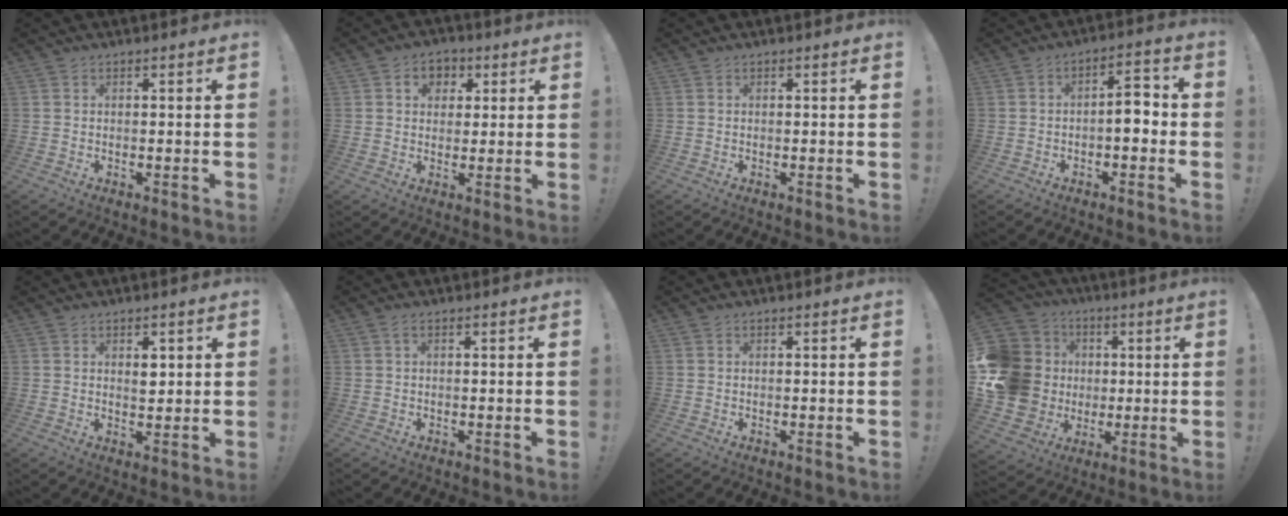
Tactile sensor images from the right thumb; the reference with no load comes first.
{"total": 6.2, "force": [1.9, 5.3, 2.7], "torque": [-0.030, -0.003, 0.034]}
{"total": 0.0}
{"total": 6.8, "force": [-1.4, 3.2, 5.8], "torque": [-0.082, 0.016, -0.026]}
{"total": 2.9, "force": [1.3, 1.8, 1.9], "torque": [-0.012, -0.008, 0.016]}
{"total": 1.0, "force": [0.1, 0.2, 1.0], "torque": [-0.024, 0.003, 0.002]}
{"total": 0.0}
{"total": 19.1, "force": [0.2, 16.8, 9.1], "torque": [-0.182, 0.006, 0.038]}